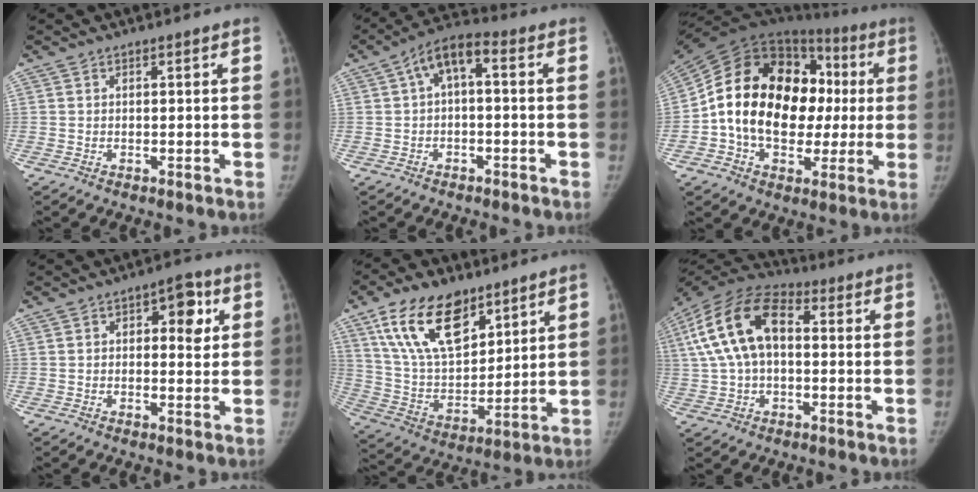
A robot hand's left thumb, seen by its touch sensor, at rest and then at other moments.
{"total": 6.6, "force": [0.3, 3.0, 5.9], "torque": [-0.100, 0.036, -0.006]}
{"total": 25.2, "force": [0.8, 17.0, 18.6], "torque": [-0.281, 0.043, 0.013]}
{"total": 6.7, "force": [1.9, 3.7, 5.3], "torque": [-0.040, 0.003, 0.021]}
{"total": 19.0, "force": [11.1, 10.0, 11.6], "torque": [-0.171, -0.046, 0.212]}
{"total": 16.8, "force": [2.5, 9.9, 13.3], "torque": [-0.261, 0.036, 0.037]}